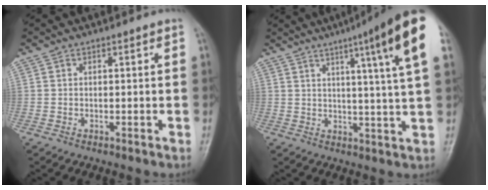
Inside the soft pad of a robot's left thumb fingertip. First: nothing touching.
{"total": 16.2, "force": [7.5, 0.6, 14.3], "torque": [-0.193, -0.024, 0.088]}